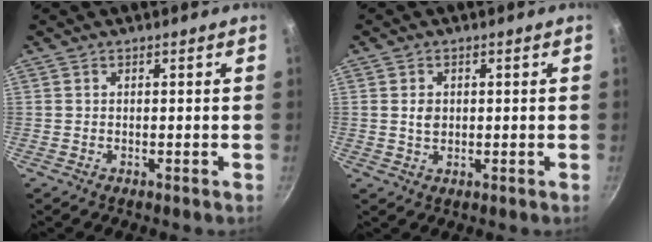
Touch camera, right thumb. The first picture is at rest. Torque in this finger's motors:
{"motor_torque": [-0.08, 0.08, -0.16, 0.06, 0.00]}